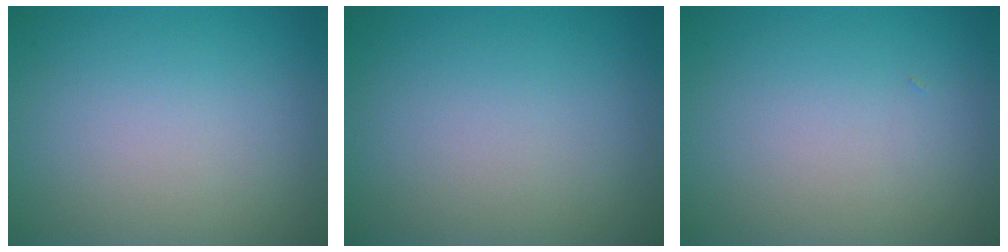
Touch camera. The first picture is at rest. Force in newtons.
{"total": 0.0}
{"total": 0.0}